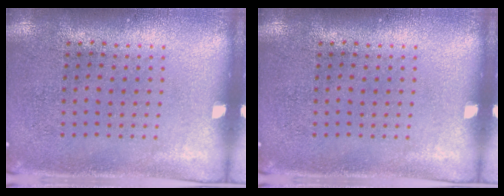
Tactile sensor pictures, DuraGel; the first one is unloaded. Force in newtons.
{"total": 0.0}